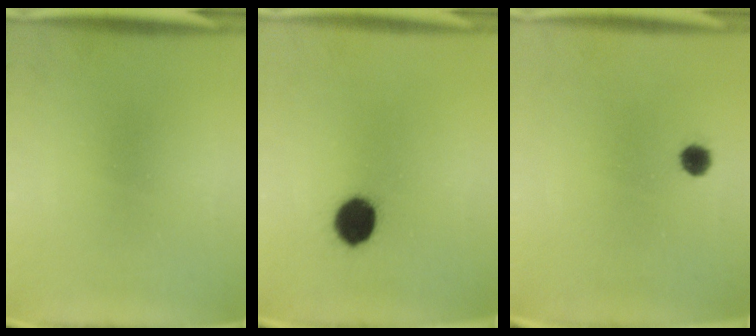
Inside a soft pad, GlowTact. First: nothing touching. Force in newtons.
{"total": 8.1}
{"total": 2.4}